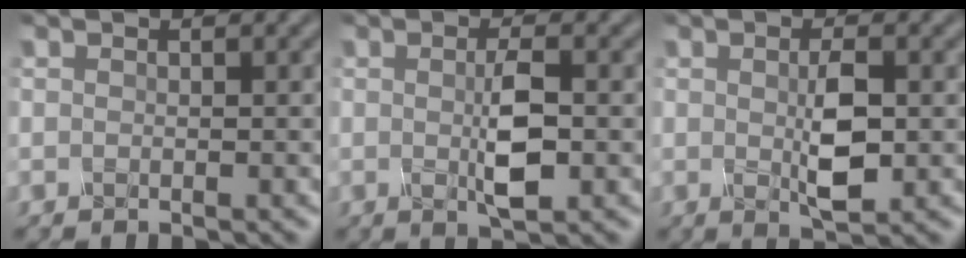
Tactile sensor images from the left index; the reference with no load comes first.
{"total": 2.7, "force": [0.0, 0.3, 2.7], "torque": [-0.064, -0.004, 0.008]}
{"total": 2.8, "force": [0.1, 0.6, 2.8], "torque": [-0.068, -0.003, 0.013]}